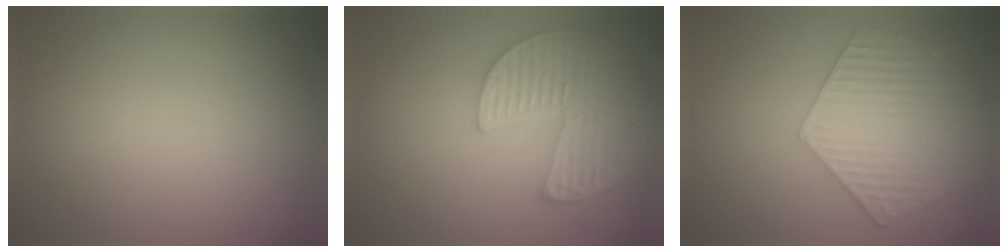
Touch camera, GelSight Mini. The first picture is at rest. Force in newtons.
{"total": 5.4, "press": 4.3, "slide": 3.1}
{"total": 5.9, "press": 4.6, "slide": 3.7}